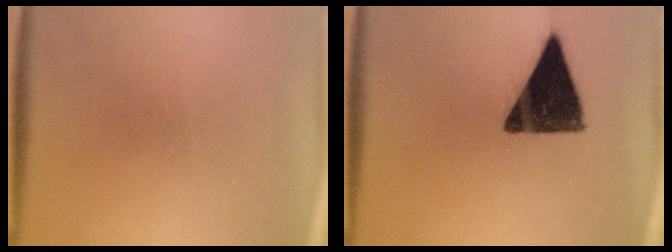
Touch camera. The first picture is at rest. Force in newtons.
{"total": 13.7}